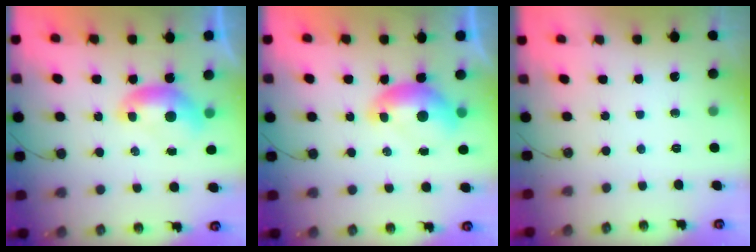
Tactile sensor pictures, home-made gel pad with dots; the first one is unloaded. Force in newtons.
{"total": 0.8, "press": 0.3, "slide": 0.7}
{"total": 0.0}